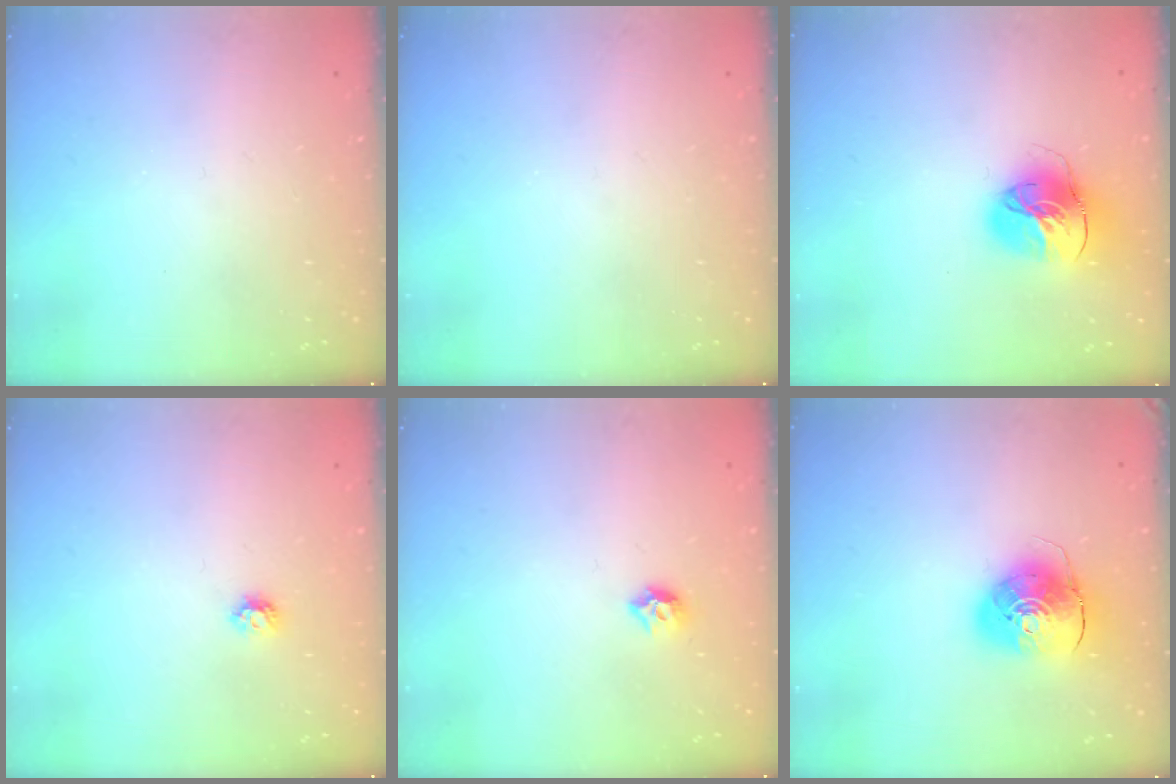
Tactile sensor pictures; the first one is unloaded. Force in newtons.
{"total": 0.0}
{"total": 15.0, "press": 14.9, "slide": 1.8}
{"total": 4.4, "press": 4.4, "slide": 0.7}
{"total": 6.0, "press": 5.9, "slide": 0.9}
{"total": 10.1, "press": 10.0, "slide": 1.5}